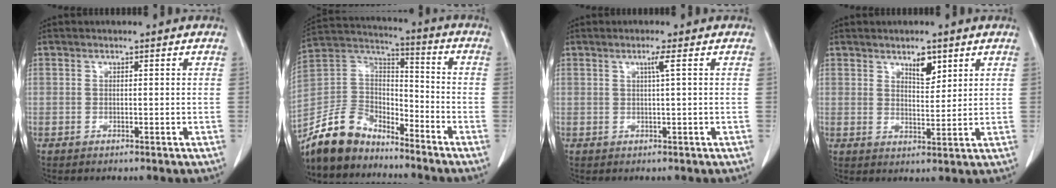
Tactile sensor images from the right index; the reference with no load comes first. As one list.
[{"total": 12.4, "force": [-10.8, 5.3, 3.0], "torque": [-0.073, 0.033, -0.211]}, {"total": 1.6, "force": [0.5, -0.5, 1.4], "torque": [-0.032, -0.002, 0.010]}, {"total": 3.9, "force": [2.5, 1.5, 2.6], "torque": [-0.043, -0.005, 0.043]}]